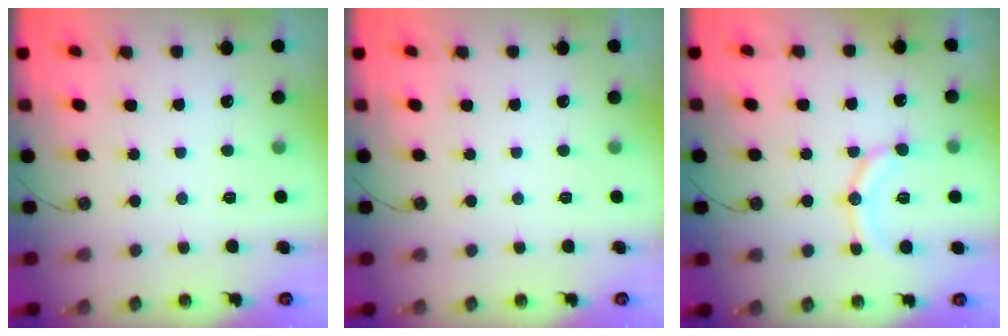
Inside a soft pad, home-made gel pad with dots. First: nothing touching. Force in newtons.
{"total": 0.0}
{"total": 13.9, "press": 13.5, "slide": 3.3}